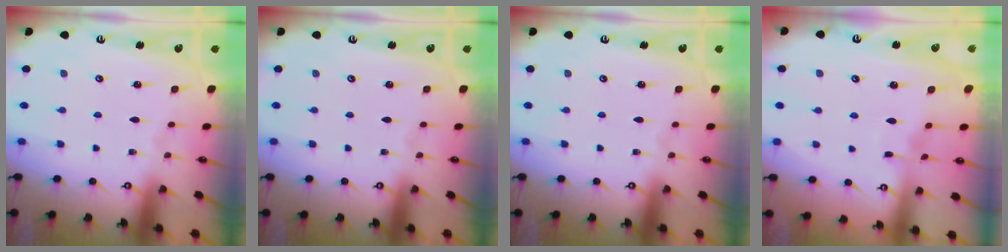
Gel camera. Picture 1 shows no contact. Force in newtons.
{"total": 0.0}
{"total": 0.0}
{"total": 3.2, "press": 3.2, "slide": 0.4}